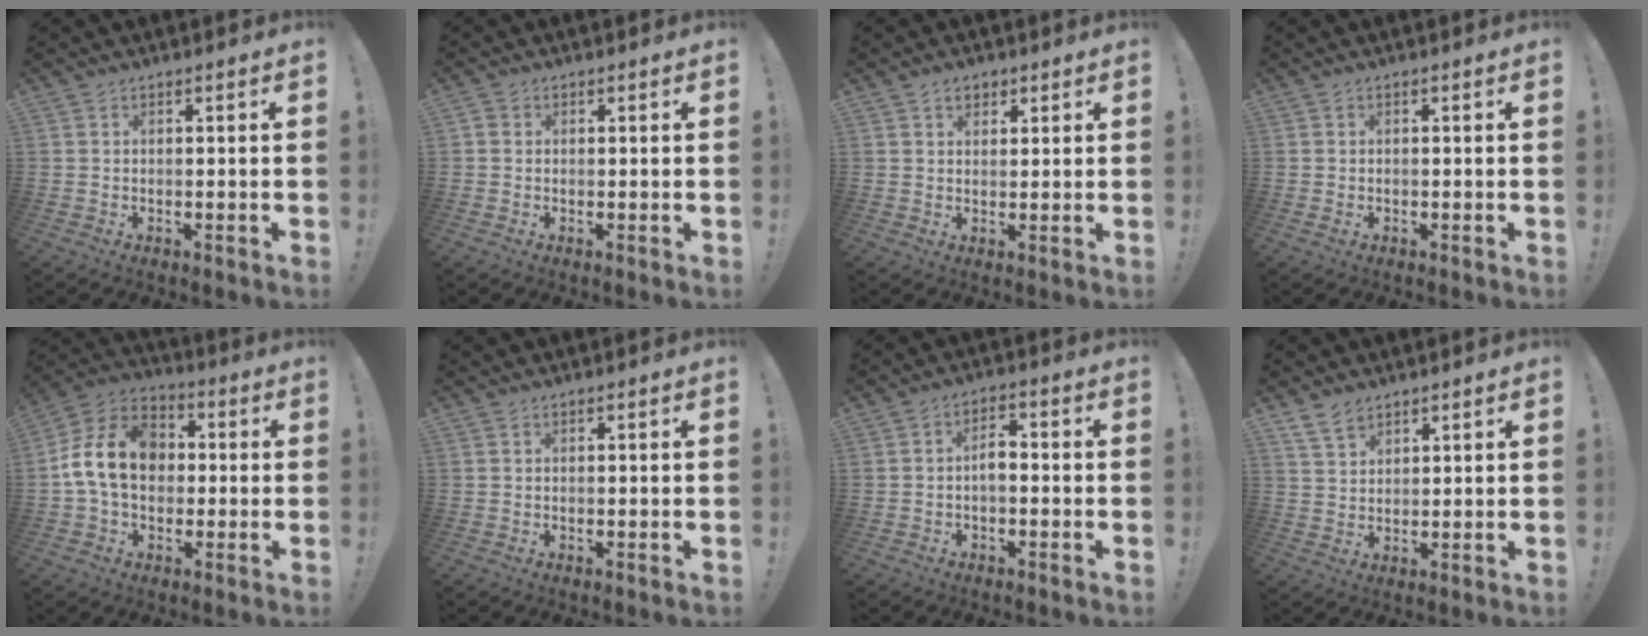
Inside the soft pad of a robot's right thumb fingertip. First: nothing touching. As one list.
[{"total": 1.2, "force": [0.3, 1.1, 0.4], "torque": [-0.002, 0.000, 0.004]}, {"total": 3.6, "force": [2.1, 2.4, 1.6], "torque": [-0.015, -0.006, 0.036]}, {"total": 0.0}, {"total": 16.1, "force": [1.0, 11.8, 10.9], "torque": [-0.187, 0.021, 0.024]}, {"total": 0.0}, {"total": 4.4, "force": [-0.6, 2.2, 3.8], "torque": [-0.067, 0.004, -0.016]}, {"total": 5.6, "force": [4.2, 2.9, 2.2], "torque": [-0.047, -0.013, 0.082]}]